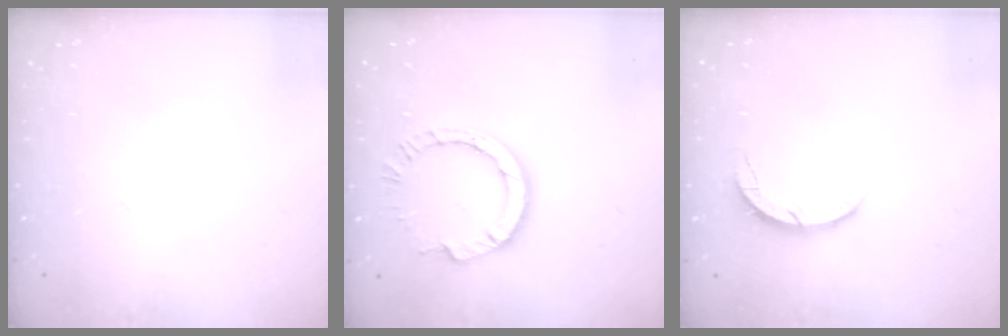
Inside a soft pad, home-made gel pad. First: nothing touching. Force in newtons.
{"total": 9.2, "press": 9.1, "slide": 0.8}
{"total": 3.9, "press": 3.8, "slide": 0.5}